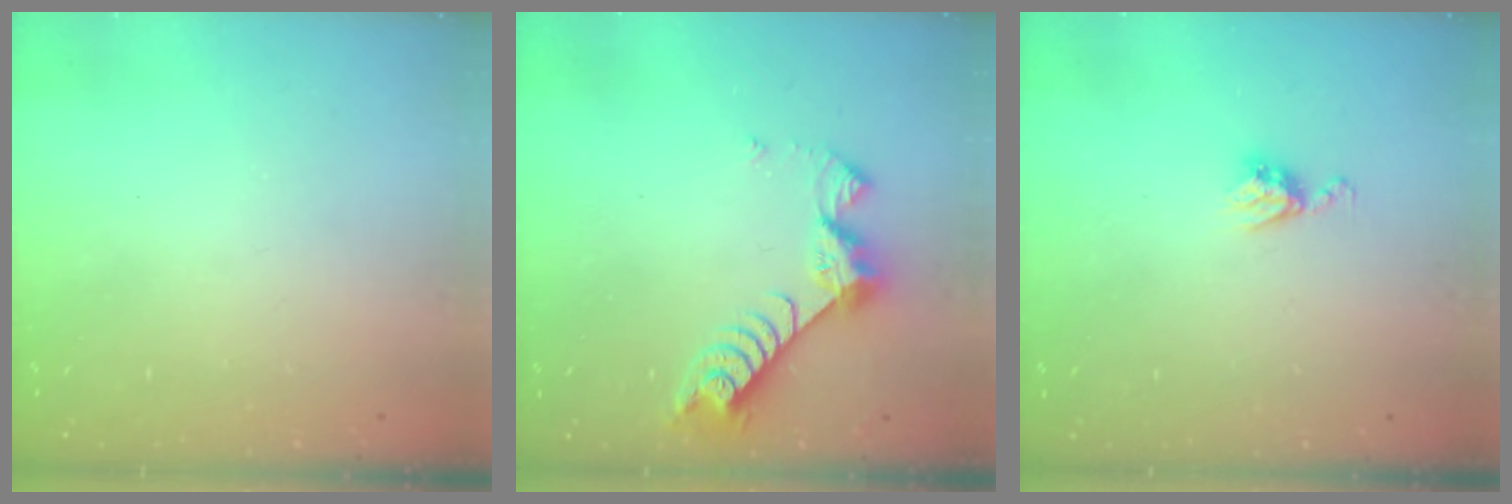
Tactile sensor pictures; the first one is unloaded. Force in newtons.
{"total": 9.4, "press": 9.4, "slide": 0.7}
{"total": 5.6, "press": 5.6, "slide": 0.5}